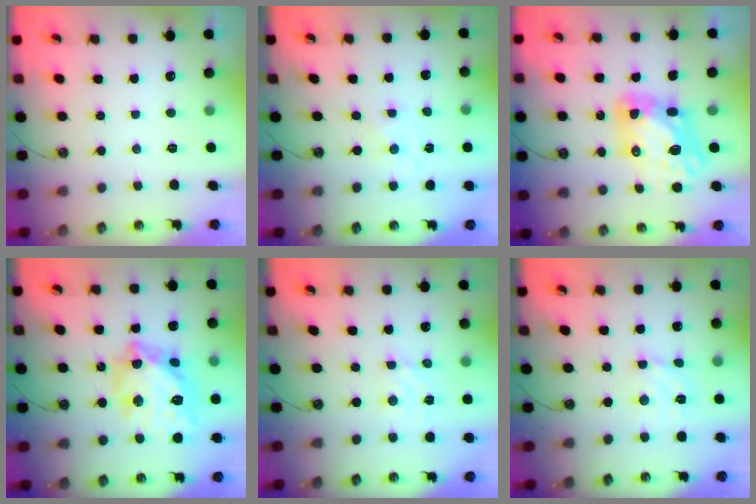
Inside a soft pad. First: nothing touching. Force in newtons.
{"total": 0.0}
{"total": 11.5, "press": 11.5, "slide": 1.1}
{"total": 19.8, "press": 19.7, "slide": 2.0}
{"total": 3.4, "press": 3.3, "slide": 0.6}
{"total": 5.3, "press": 5.3, "slide": 0.3}